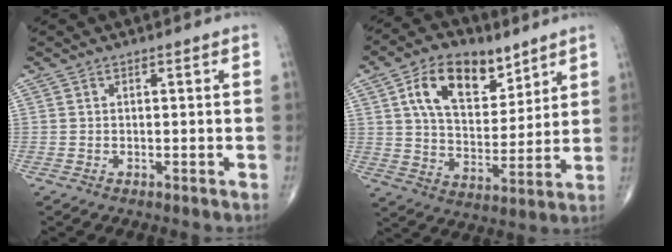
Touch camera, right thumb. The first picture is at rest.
{"total": 15.3, "force": [7.6, 8.9, 9.8], "torque": [-0.131, -0.032, 0.139]}